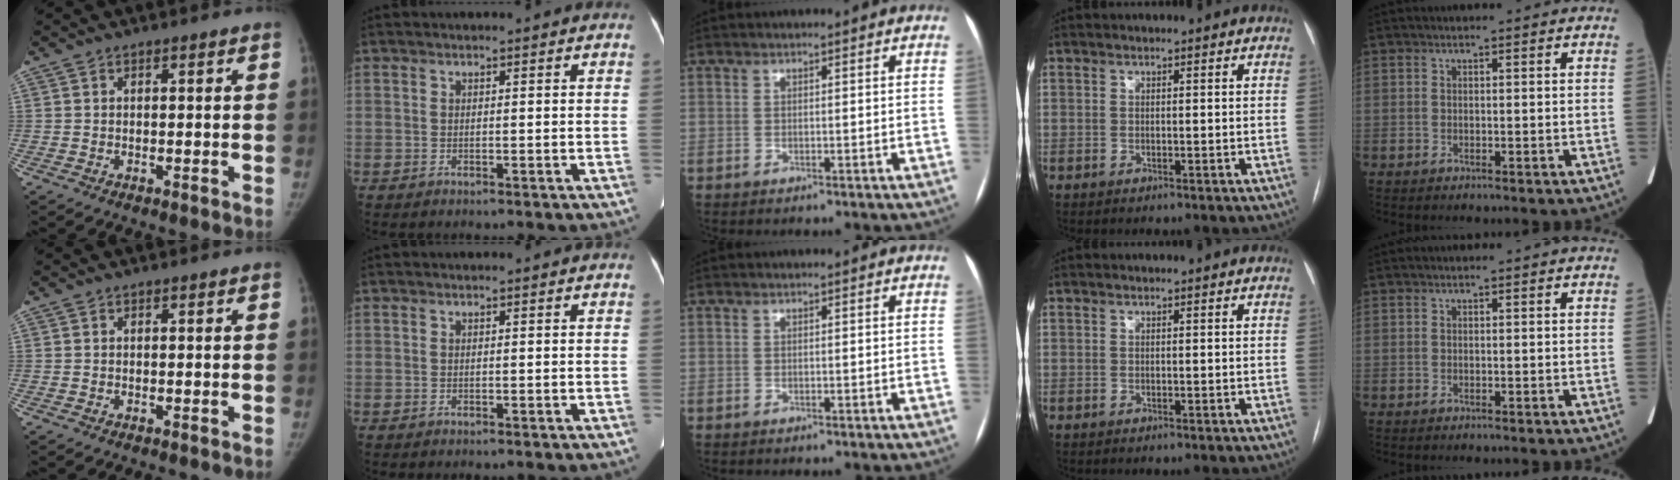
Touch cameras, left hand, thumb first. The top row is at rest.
{}